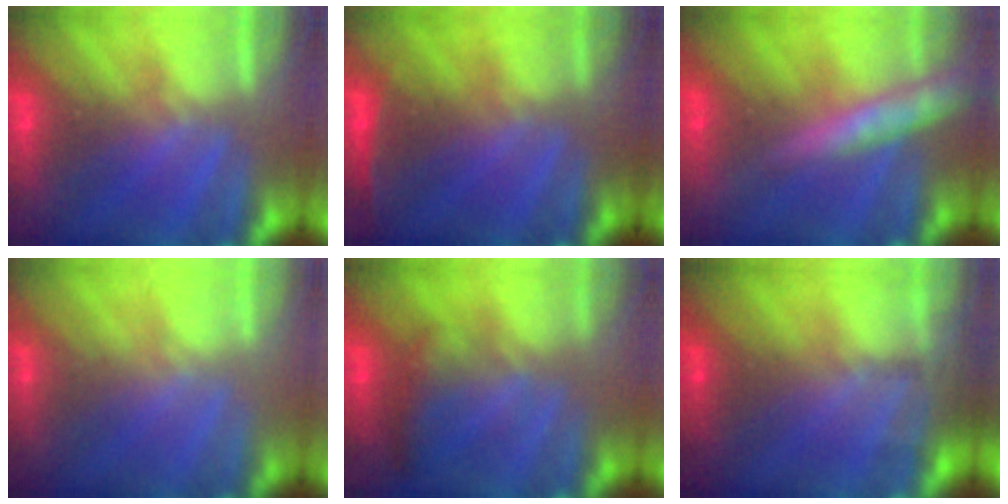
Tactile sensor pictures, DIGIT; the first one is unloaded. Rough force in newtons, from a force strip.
{"total": 1.6}
{"total": 9.5}
{"total": 2.2}
{"total": 8.7}
{"total": 8.7}